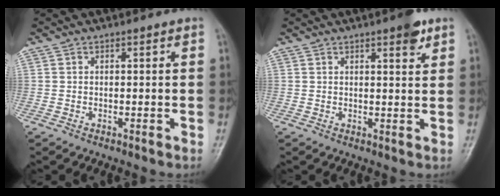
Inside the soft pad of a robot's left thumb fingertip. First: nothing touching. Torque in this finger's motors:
{"motor_torque": [0.82, 0.11, 0.21, -0.48, 0.09]}